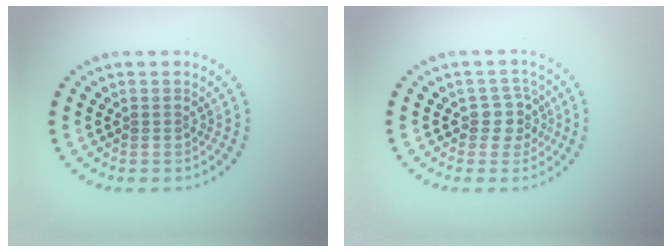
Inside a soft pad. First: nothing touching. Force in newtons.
{"total": 2.4, "press": 2.0, "slide": 1.3}